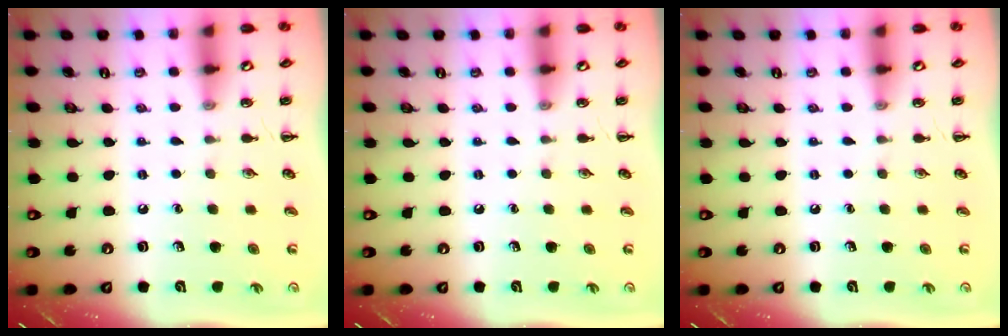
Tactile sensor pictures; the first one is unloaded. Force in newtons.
{"total": 0.0}
{"total": 0.0}